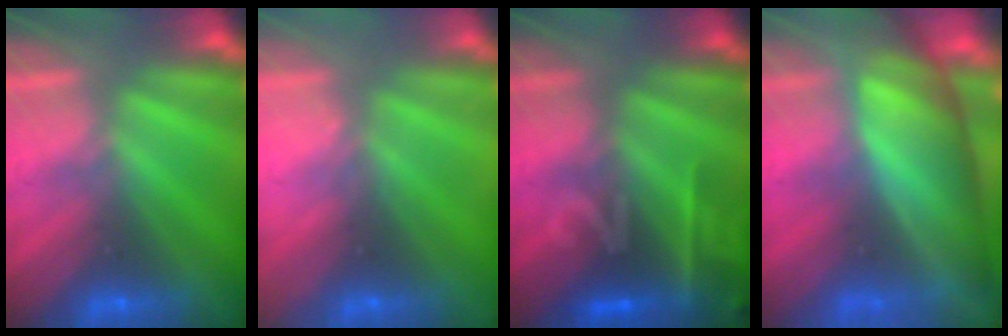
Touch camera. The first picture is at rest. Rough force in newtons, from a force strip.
{"total": 2.3}
{"total": 2.3}
{"total": 10.8}